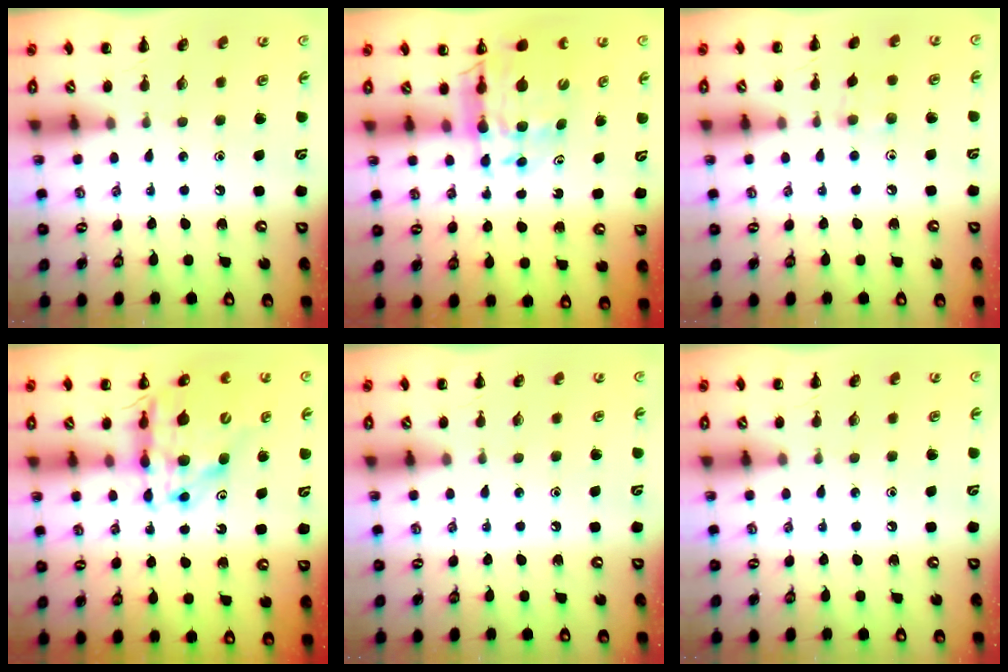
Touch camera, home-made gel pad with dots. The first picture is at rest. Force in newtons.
{"total": 12.4, "press": 11.8, "slide": 3.7}
{"total": 4.8, "press": 4.6, "slide": 1.3}
{"total": 15.0, "press": 14.4, "slide": 4.1}
{"total": 0.0}
{"total": 0.0}